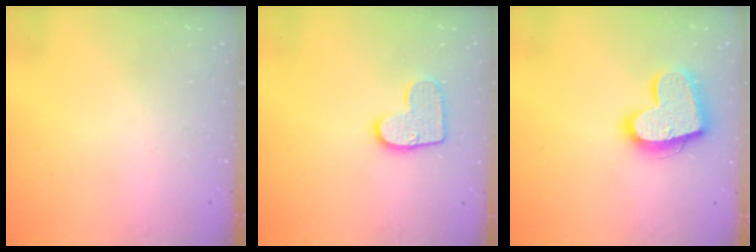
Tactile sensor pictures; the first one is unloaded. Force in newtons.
{"total": 10.7, "press": 10.7, "slide": 0.6}
{"total": 18.3, "press": 18.2, "slide": 1.4}